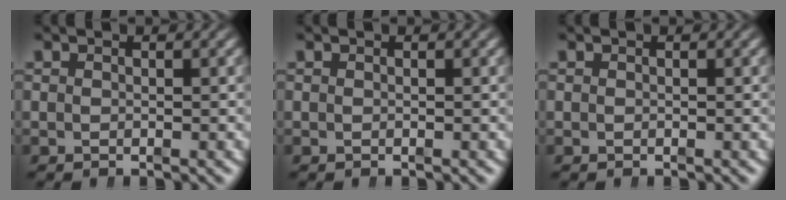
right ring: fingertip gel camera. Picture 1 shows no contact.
{"total": 0.0}
{"total": 0.0}